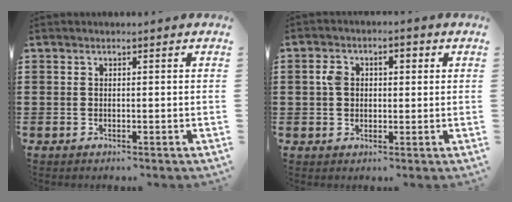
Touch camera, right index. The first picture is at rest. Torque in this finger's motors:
{"motor_torque": [0.24, -0.07, 0.13, 0.03]}